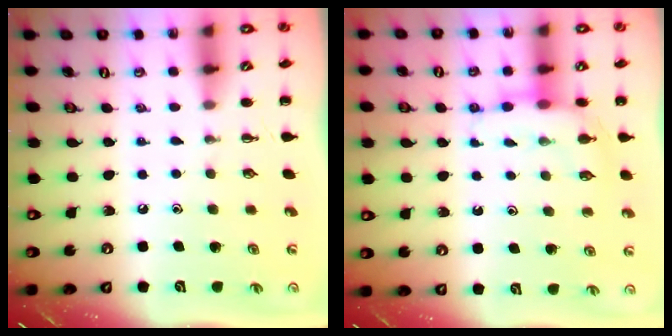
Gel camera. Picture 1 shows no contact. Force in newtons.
{"total": 7.6, "press": 7.6, "slide": 0.6}